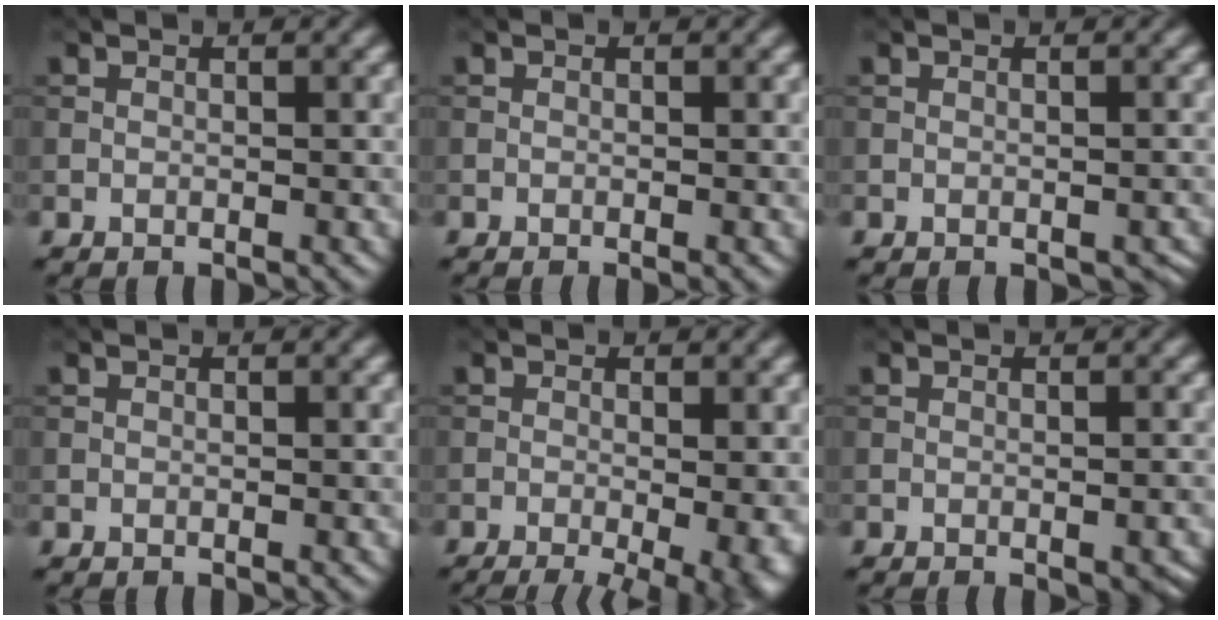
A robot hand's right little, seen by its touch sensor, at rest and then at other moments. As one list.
[{"total": 0.5, "force": [-0.2, 0.1, 0.5], "torque": [-0.005, -0.006, -0.004]}, {"total": 0.9, "force": [-0.3, 0.5, 0.6], "torque": [-0.011, -0.007, -0.001]}, {"total": 0.0}, {"total": 9.8, "force": [-3.4, 3.7, 8.4], "torque": [-0.090, -0.019, -0.035]}, {"total": 2.9, "force": [-1.2, 1.0, 2.5], "torque": [-0.021, -0.008, -0.004]}]